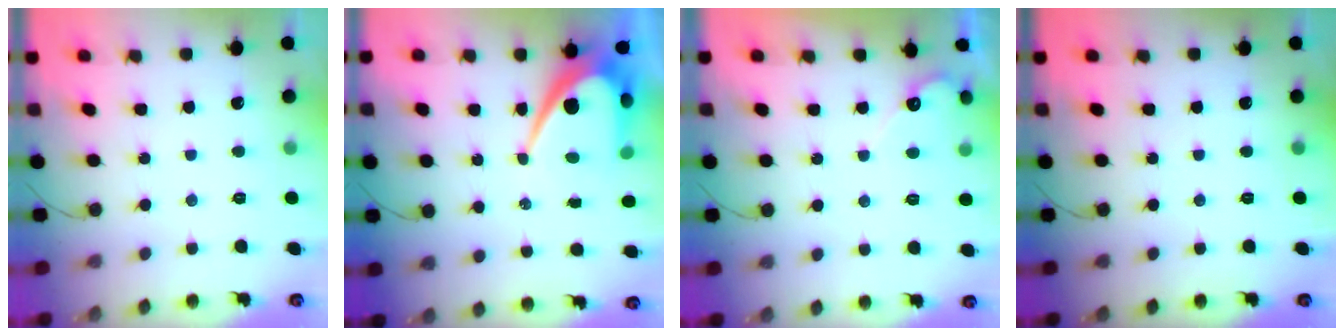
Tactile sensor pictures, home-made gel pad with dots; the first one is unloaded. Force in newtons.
{"total": 11.3, "press": 11.3, "slide": 0.9}
{"total": 4.5, "press": 4.5, "slide": 0.2}
{"total": 0.0}